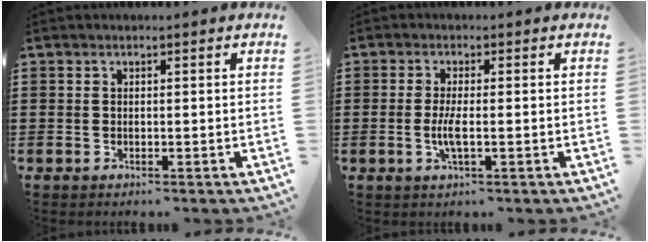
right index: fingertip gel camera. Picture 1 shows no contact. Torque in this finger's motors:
{"motor_torque": [0.17, 1.97, 0.13, 0.03]}